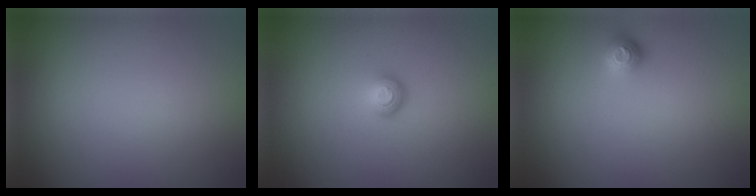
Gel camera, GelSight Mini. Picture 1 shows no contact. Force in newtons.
{"total": 1.7, "press": 1.2, "slide": 1.2}
{"total": 1.2, "press": 1.1, "slide": 0.4}